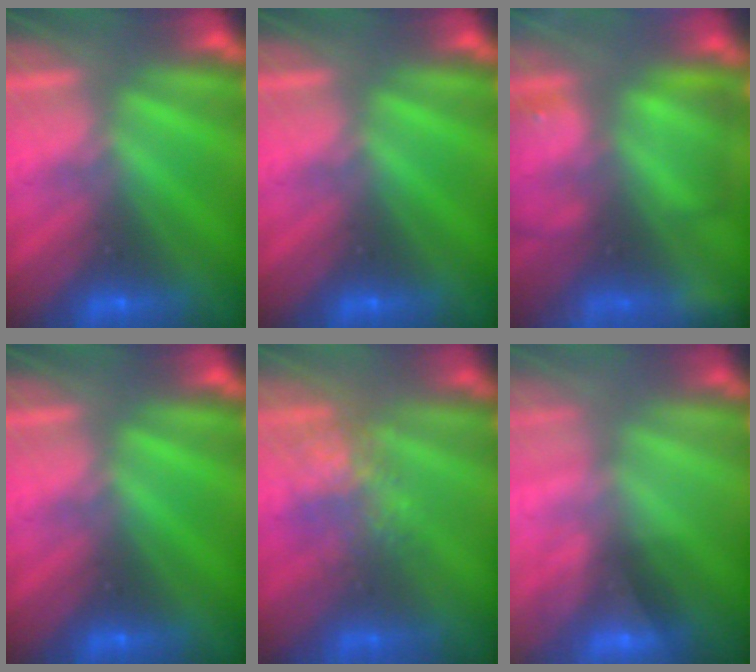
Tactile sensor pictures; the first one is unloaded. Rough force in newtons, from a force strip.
{"total": 0.0}
{"total": 9.6}
{"total": 0.0}
{"total": 3.7}
{"total": 2.3}